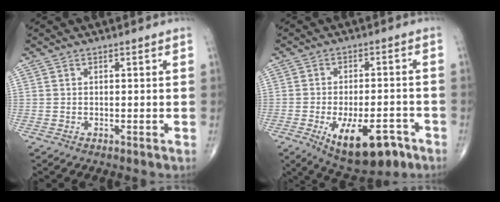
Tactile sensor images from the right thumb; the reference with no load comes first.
{"total": 16.8, "force": [-9.1, 7.6, 12.0], "torque": [-0.160, 0.046, -0.124]}